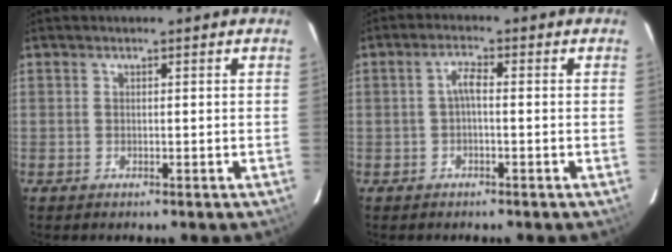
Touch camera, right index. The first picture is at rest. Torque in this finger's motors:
{"motor_torque": [0.37, -0.11, 0.22, 0.05]}